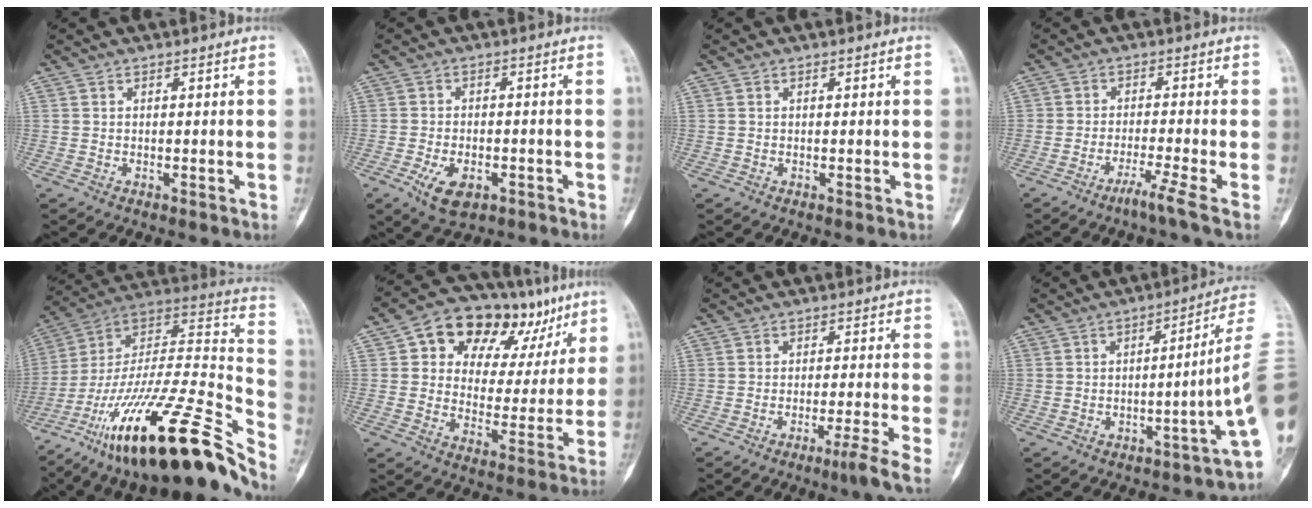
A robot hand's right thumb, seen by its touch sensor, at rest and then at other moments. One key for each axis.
{"total": 6.7, "fx": -3.1, "fy": 3.8, "fz": 4.6, "tx": -0.079, "ty": 0.006, "tz": -0.045}
{"total": 0.0}
{"total": 3.9, "fx": -2.7, "fy": -1.3, "fz": 2.6, "tx": -0.063, "ty": 0.002, "tz": -0.058}
{"total": 37.2, "fx": -23.3, "fy": 9.2, "fz": 27.5, "tx": -0.392, "ty": 0.066, "tz": -0.383}
{"total": 20.1, "fx": 9.9, "fy": 12.3, "fz": 12.5, "tx": -0.127, "ty": 0.003, "tz": 0.146}
{"total": 4.7, "fx": -2.7, "fy": -1.1, "fz": 3.7, "tx": -0.075, "ty": 0.003, "tz": -0.049}
{"total": 13.1, "fx": -1.9, "fy": 1.1, "fz": 13.0, "tx": -0.162, "ty": 0.028, "tz": -0.032}